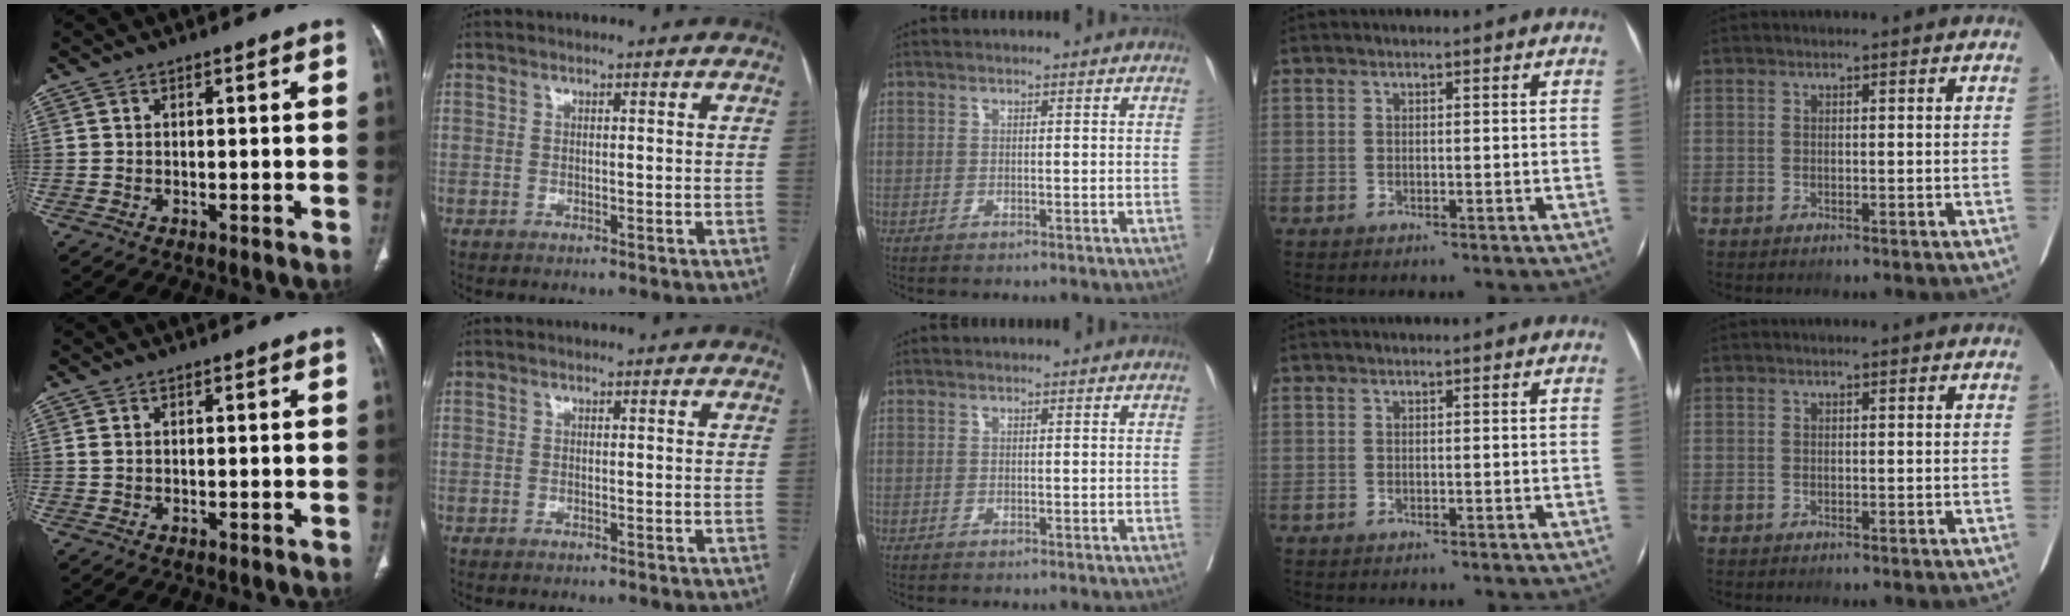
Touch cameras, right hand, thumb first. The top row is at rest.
{"thumb": {"total": 1.6, "force": [-0.6, 1.3, 0.7], "torque": [-0.017, 0.003, -0.012]}}